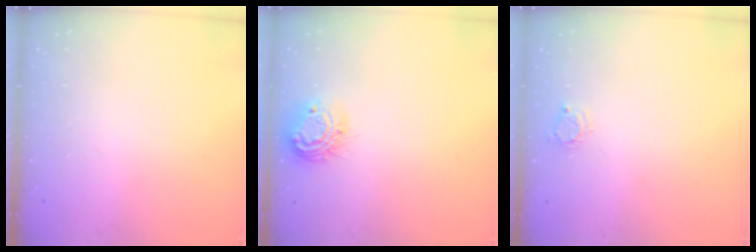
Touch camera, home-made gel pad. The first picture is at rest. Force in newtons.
{"total": 10.4, "press": 10.3, "slide": 0.9}
{"total": 3.2, "press": 3.2, "slide": 0.2}